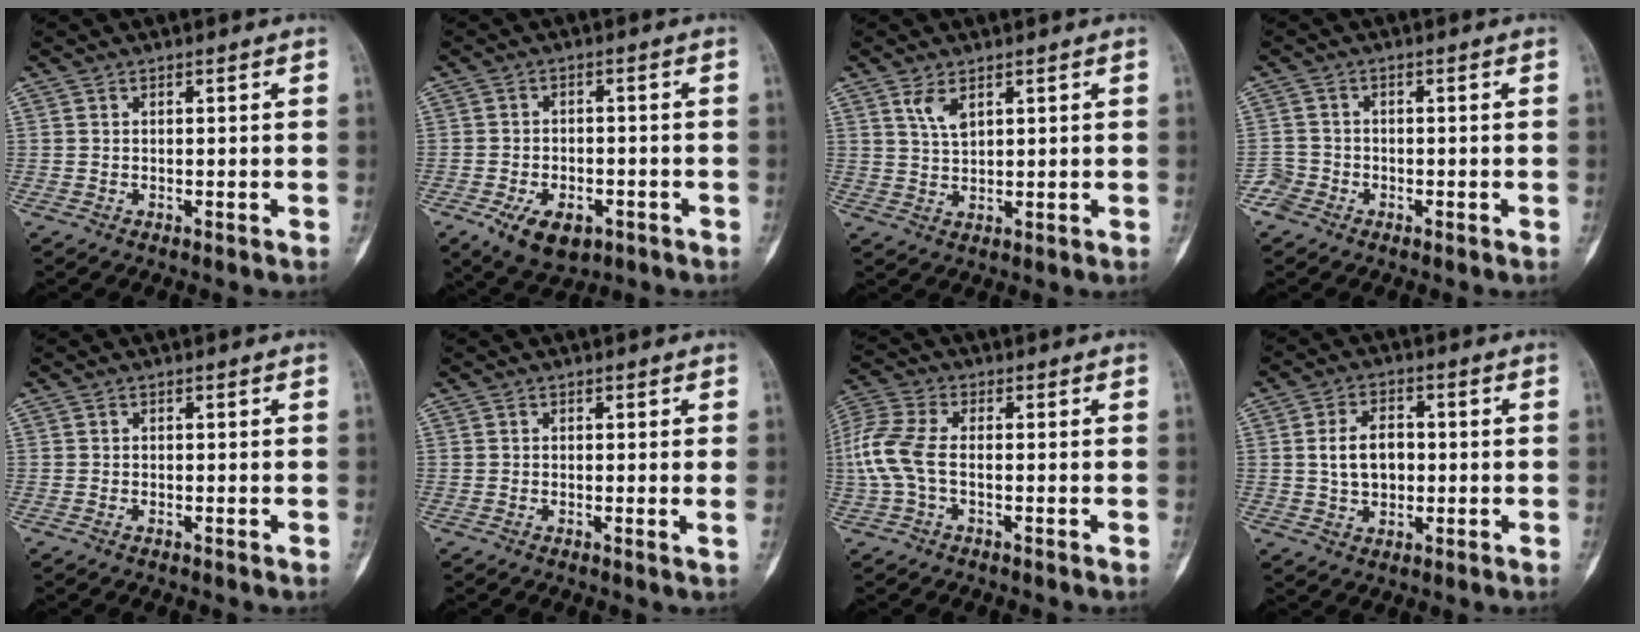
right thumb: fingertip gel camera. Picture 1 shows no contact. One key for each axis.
{"total": 8.8, "fx": -4.3, "fy": 5.3, "fz": 5.6, "tx": -0.082, "ty": 0.013, "tz": -0.060}
{"total": 3.6, "fx": 2.0, "fy": 1.7, "fz": 2.4, "tx": -0.043, "ty": -0.010, "tz": 0.045}
{"total": 2.6, "fx": -1.8, "fy": 2.0, "fz": 0.1, "tx": 0.003, "ty": 0.008, "tz": -0.041}
{"total": 0.0}
{"total": 0.8, "fx": 0.1, "fy": -0.1, "fz": 0.8, "tx": -0.014, "ty": -0.003, "tz": -0.002}
{"total": 8.6, "fx": -0.9, "fy": 4.4, "fz": 7.4, "tx": -0.189, "ty": 0.019, "tz": -0.024}
{"total": 7.3, "fx": 0.2, "fy": 5.0, "fz": 5.2, "tx": -0.077, "ty": 0.010, "tz": 0.006}